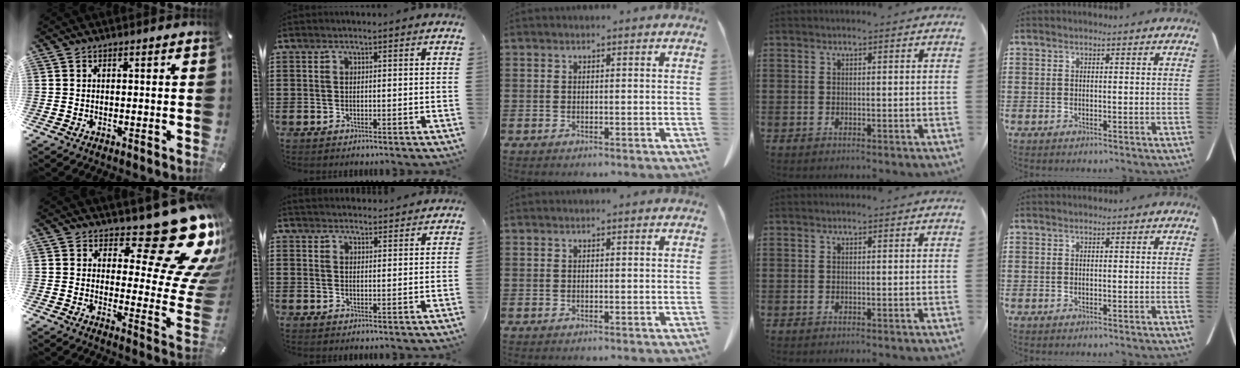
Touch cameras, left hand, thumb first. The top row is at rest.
{"thumb": {"total": 21.2, "force": [13.2, 7.2, 14.9], "torque": [-0.175, -0.108, 0.211]}, "index": {"total": 2.5, "force": [2.5, 0.1, -0.1], "torque": [-0.005, -0.005, 0.049]}}